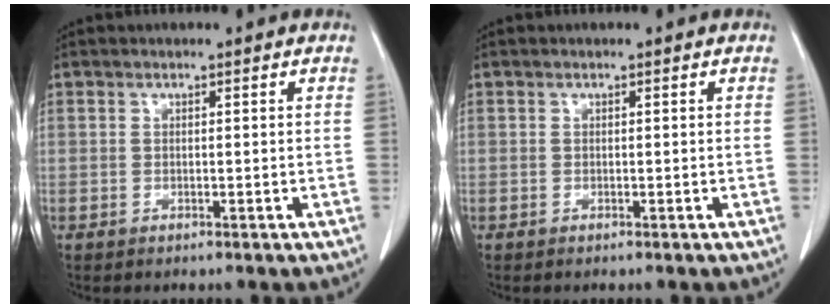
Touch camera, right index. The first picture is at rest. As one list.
[{"total": 0.0}]